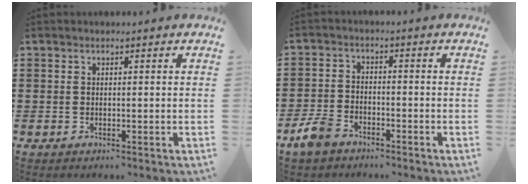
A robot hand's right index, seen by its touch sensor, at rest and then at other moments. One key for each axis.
{"total": 3.8, "fx": -2.9, "fy": 1.8, "fz": 1.6, "tx": -0.056, "ty": -0.002, "tz": -0.063}